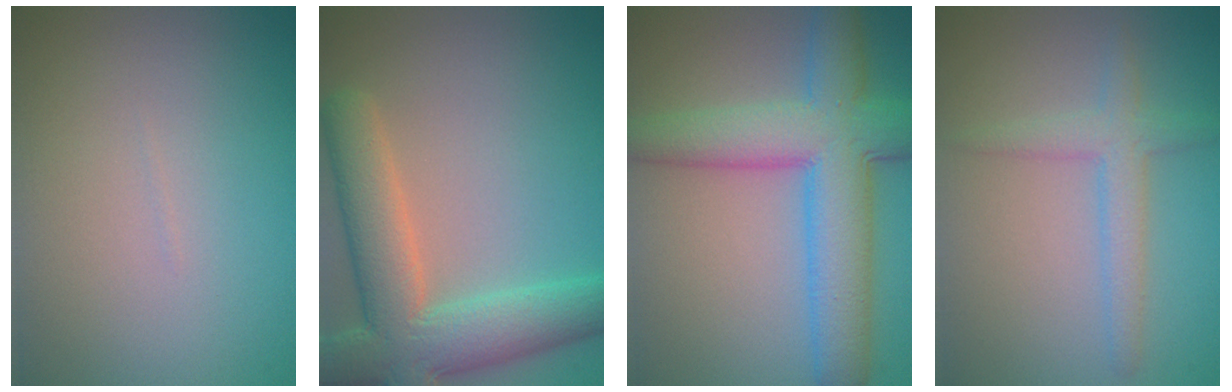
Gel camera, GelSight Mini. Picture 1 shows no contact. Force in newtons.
{"total": 8.5, "press": 8.5, "slide": 0.6}
{"total": 8.5, "press": 8.5, "slide": 0.3}
{"total": 2.6, "press": 2.6, "slide": 0.1}